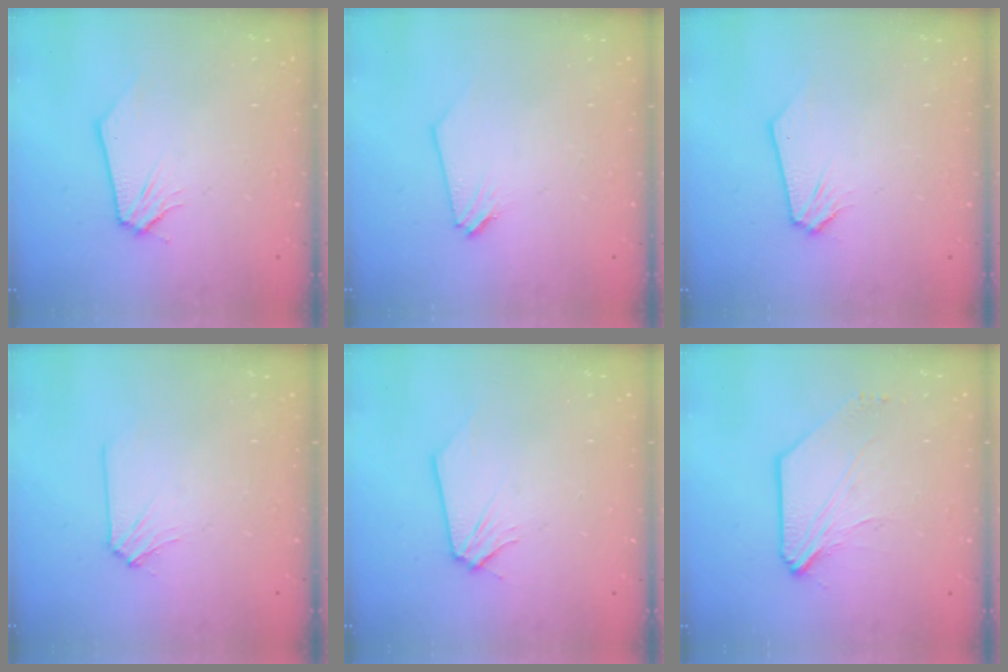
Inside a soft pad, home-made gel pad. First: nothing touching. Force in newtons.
{"total": 0.0}
{"total": 0.0}
{"total": 2.1, "press": 2.1, "slide": 0.4}
{"total": 0.0}
{"total": 5.4, "press": 5.3, "slide": 1.0}